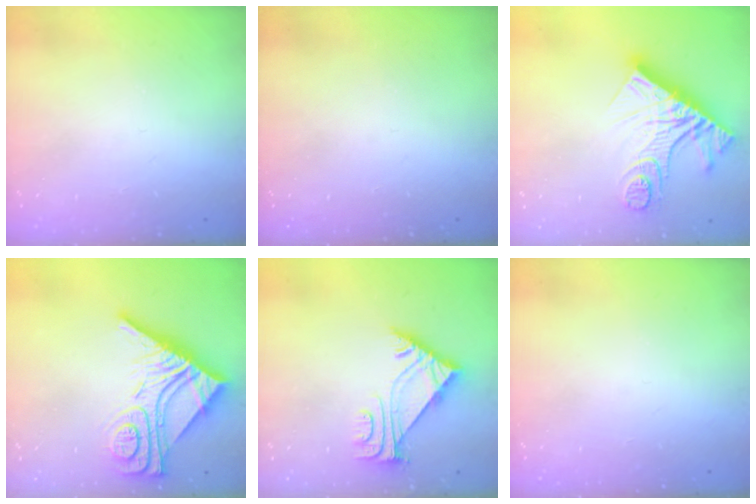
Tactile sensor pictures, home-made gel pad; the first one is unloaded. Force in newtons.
{"total": 0.0}
{"total": 17.1, "press": 17.1, "slide": 1.4}
{"total": 14.7, "press": 14.7, "slide": 1.3}
{"total": 6.1, "press": 6.0, "slide": 1.1}
{"total": 0.0}